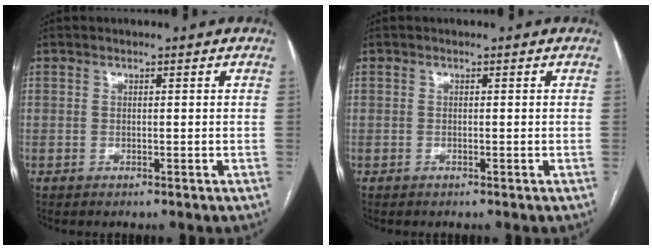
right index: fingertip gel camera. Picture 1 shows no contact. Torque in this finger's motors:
{"motor_torque": [-0.12, -0.03, 0.00, -0.01]}